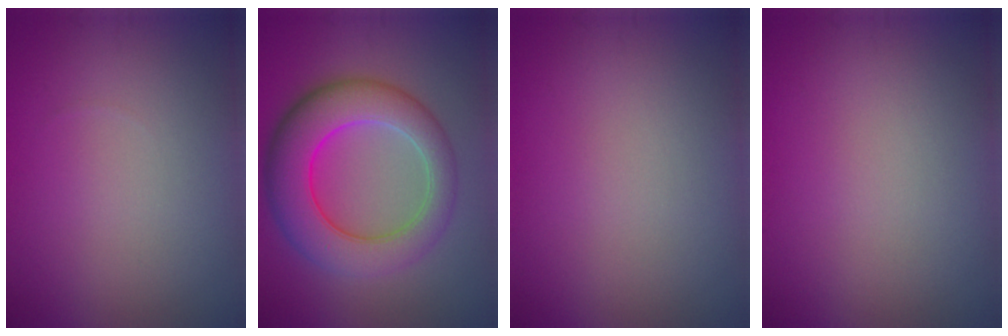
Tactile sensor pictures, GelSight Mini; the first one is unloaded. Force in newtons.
{"total": 8.8, "press": 8.8, "slide": 0.3}
{"total": 0.0}
{"total": 0.0}